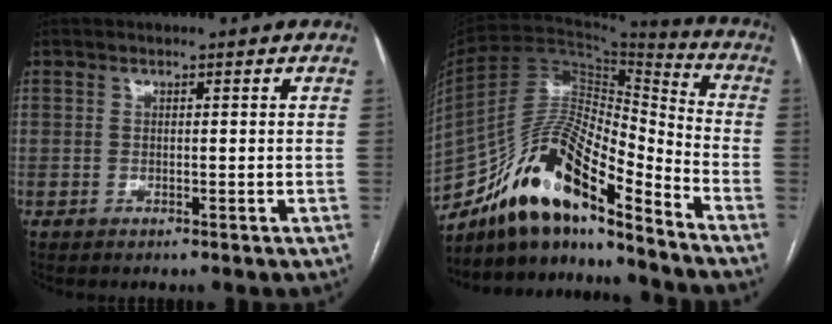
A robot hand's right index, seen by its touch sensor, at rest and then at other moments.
{"total": 17.2, "force": [-13.0, 3.8, 10.6], "torque": [-0.189, 0.032, -0.231]}